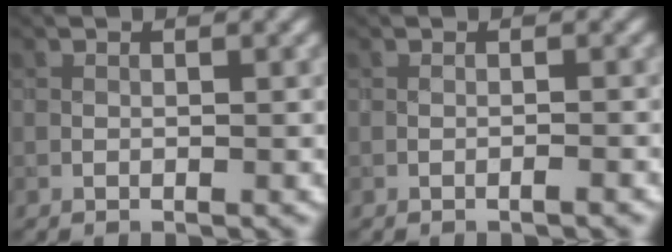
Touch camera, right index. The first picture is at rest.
{"total": 0.6, "force": [-0.4, 0.0, 0.4], "torque": [-0.007, 0.002, -0.007]}